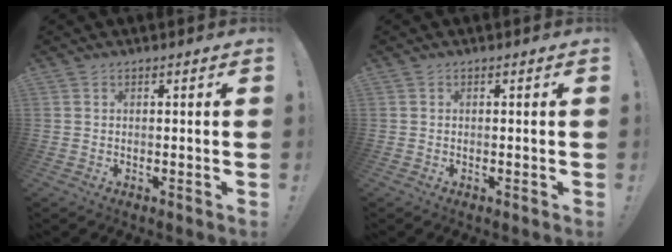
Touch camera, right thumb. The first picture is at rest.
{"total": 0.0}